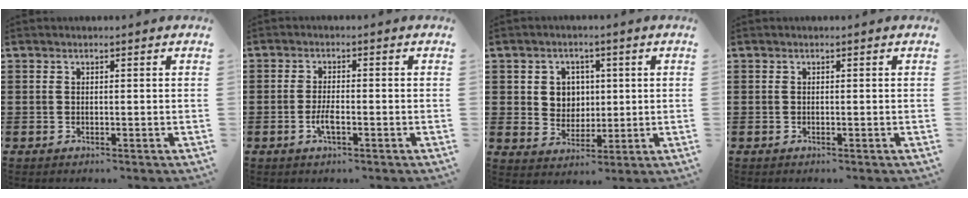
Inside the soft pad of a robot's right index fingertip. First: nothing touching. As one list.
[{"total": 3.0, "force": [-1.2, 0.8, 2.6], "torque": [-0.061, -0.005, -0.025]}, {"total": 4.8, "force": [1.1, 4.5, 1.3], "torque": [-0.039, 0.012, 0.016]}, {"total": 0.0}]